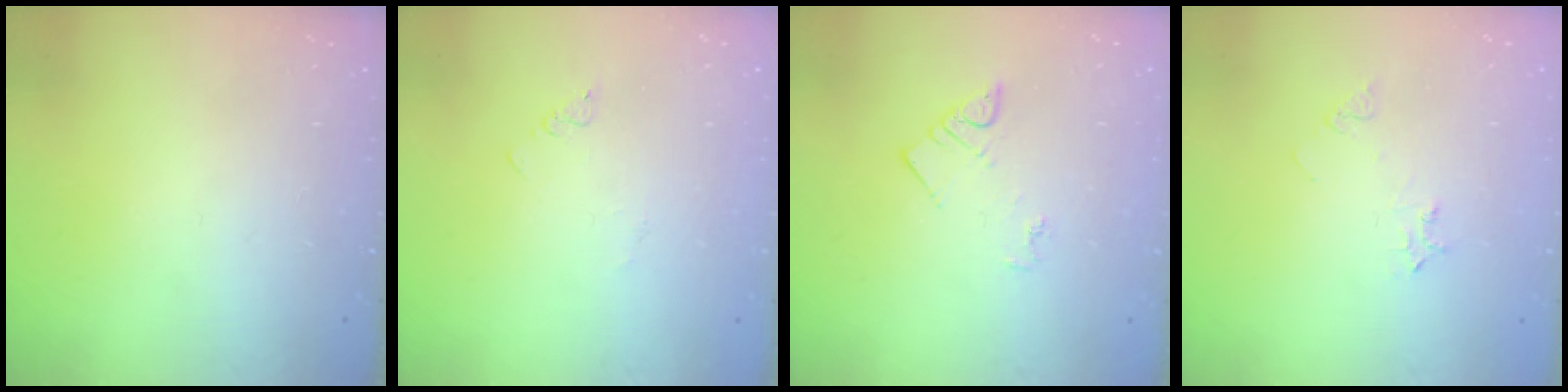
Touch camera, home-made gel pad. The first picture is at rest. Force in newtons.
{"total": 2.1, "press": 2.1, "slide": 0.3}
{"total": 3.8, "press": 3.8, "slide": 0.6}
{"total": 4.5, "press": 4.5, "slide": 0.6}